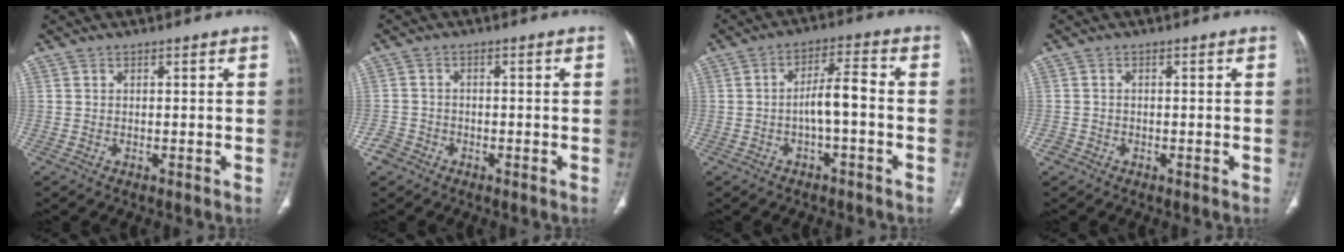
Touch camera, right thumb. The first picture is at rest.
{"total": 2.7, "force": [-1.7, 2.0, 0.3], "torque": [-0.002, 0.012, -0.036]}
{"total": 5.9, "force": [-1.5, 1.6, 5.4], "torque": [-0.097, 0.032, -0.028]}
{"total": 1.2, "force": [-0.8, 0.9, 0.1], "torque": [-0.001, 0.003, -0.018]}